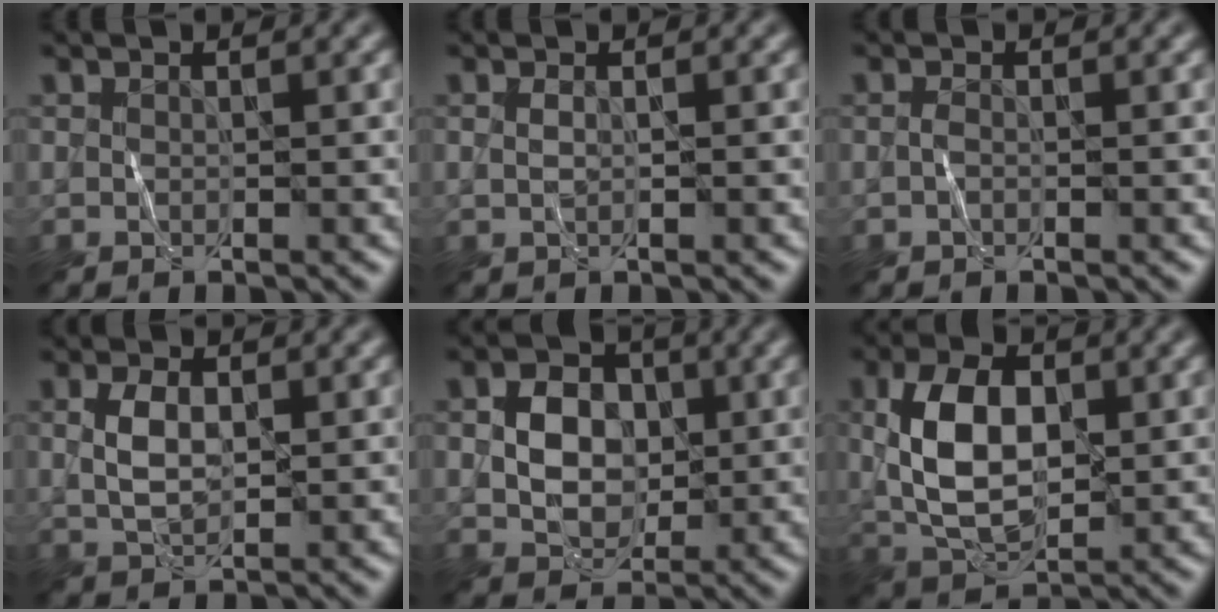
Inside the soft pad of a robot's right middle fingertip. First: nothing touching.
{"total": 0.7, "force": [0.2, 0.1, 0.7], "torque": [-0.015, 0.001, 0.002]}
{"total": 0.6, "force": [-0.2, 0.2, 0.5], "torque": [-0.015, -0.001, -0.006]}
{"total": 3.1, "force": [0.4, 1.9, 2.4], "torque": [-0.053, 0.000, 0.009]}
{"total": 4.6, "force": [0.2, 3.6, 2.9], "torque": [-0.048, 0.002, 0.001]}
{"total": 8.0, "force": [0.6, 4.8, 6.4], "torque": [-0.128, 0.005, 0.008]}